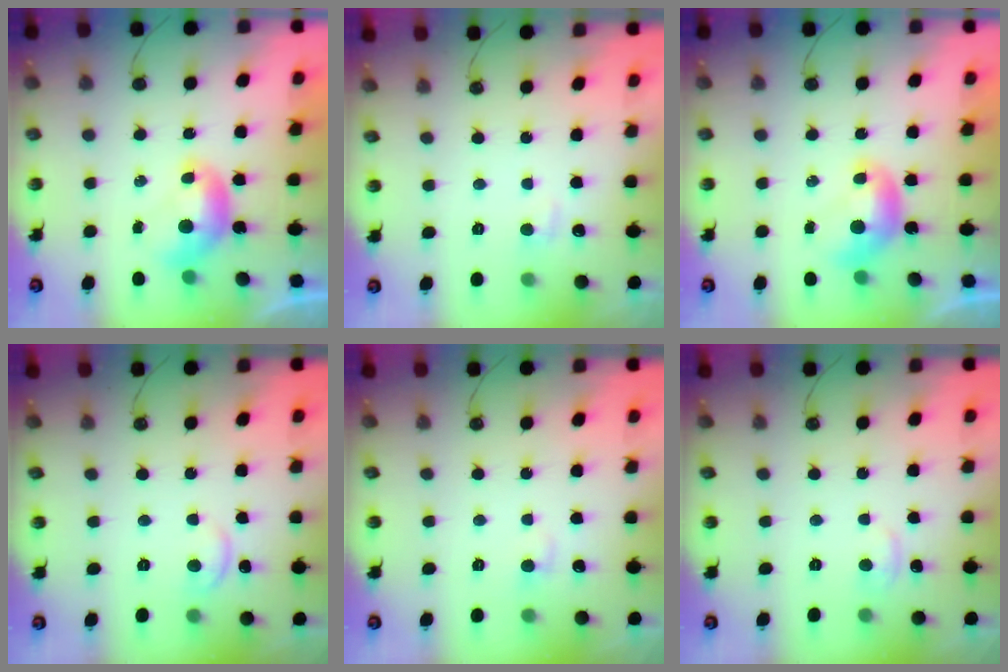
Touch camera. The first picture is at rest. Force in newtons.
{"total": 1.5, "press": 1.4, "slide": 0.5}
{"total": 0.0}
{"total": 1.2, "press": 1.0, "slide": 0.6}
{"total": 1.3, "press": 1.2, "slide": 0.5}
{"total": 1.8, "press": 1.7, "slide": 0.6}